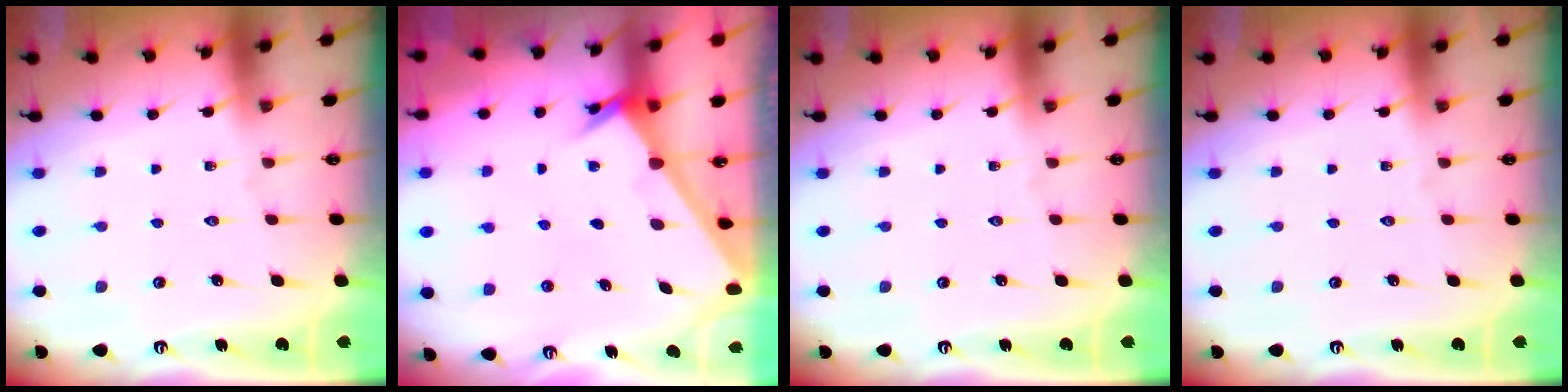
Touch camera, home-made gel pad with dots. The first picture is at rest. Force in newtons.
{"total": 2.3, "press": 2.3, "slide": 0.2}
{"total": 0.0}
{"total": 0.0}